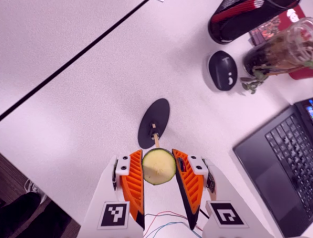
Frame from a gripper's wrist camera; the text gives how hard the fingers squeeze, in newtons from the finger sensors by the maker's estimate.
{"total": 11.5, "left": 12.2, "right": 10.8}